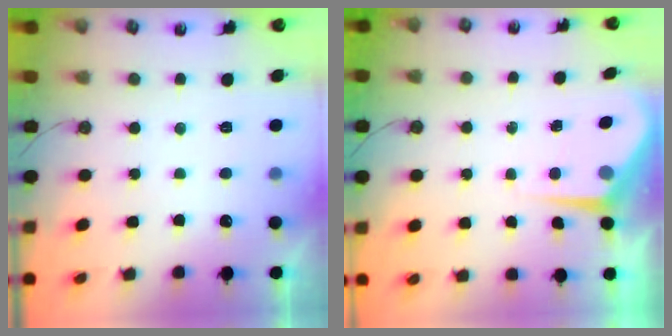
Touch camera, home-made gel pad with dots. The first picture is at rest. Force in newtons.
{"total": 4.6, "press": 4.6, "slide": 0.4}